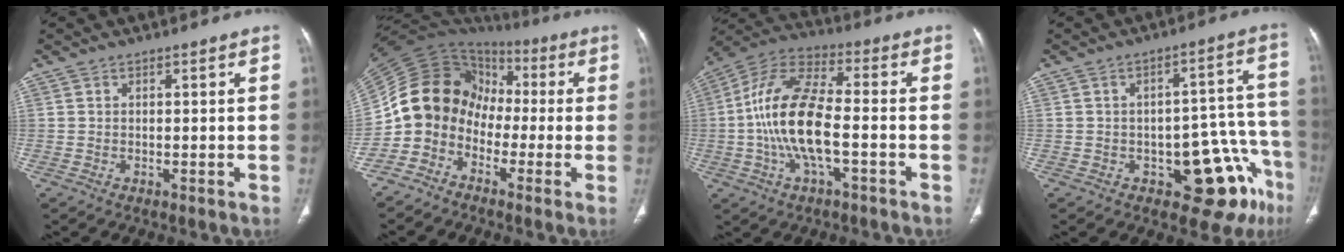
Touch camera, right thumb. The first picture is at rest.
{"total": 12.2, "force": [-3.6, 10.6, 4.9], "torque": [-0.061, 0.067, -0.073]}
{"total": 16.0, "force": [-2.7, 6.8, 14.3], "torque": [-0.288, 0.038, -0.055]}
{"total": 13.9, "force": [-7.4, 6.4, 10.0], "torque": [-0.069, 0.071, -0.088]}